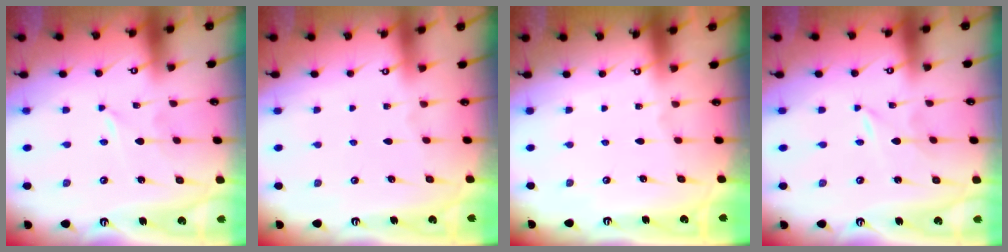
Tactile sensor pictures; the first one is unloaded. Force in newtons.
{"total": 0.0}
{"total": 0.0}
{"total": 0.0}